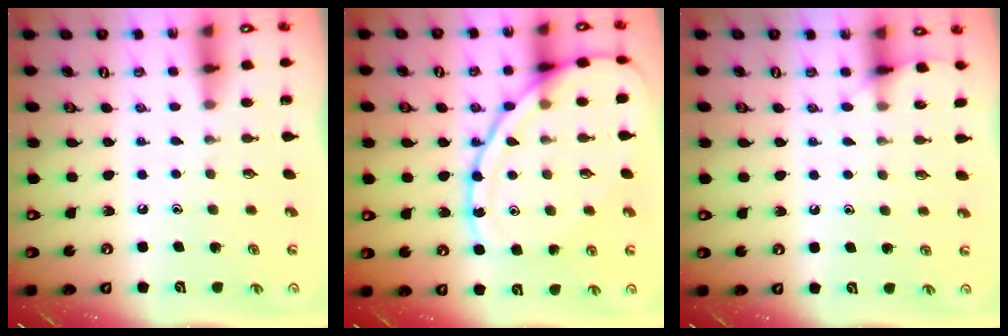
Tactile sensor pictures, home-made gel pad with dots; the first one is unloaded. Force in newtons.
{"total": 14.9, "press": 14.8, "slide": 1.2}
{"total": 5.7, "press": 5.7, "slide": 0.7}